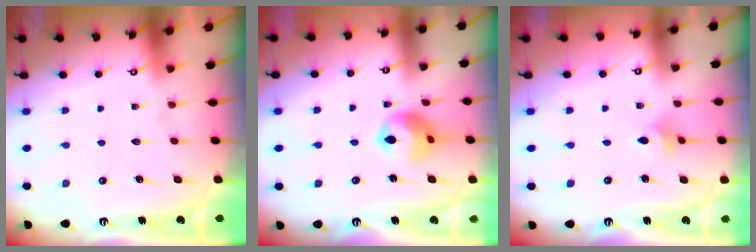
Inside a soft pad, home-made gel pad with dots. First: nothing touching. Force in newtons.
{"total": 10.3, "press": 10.2, "slide": 0.8}
{"total": 2.8, "press": 2.8, "slide": 0.5}